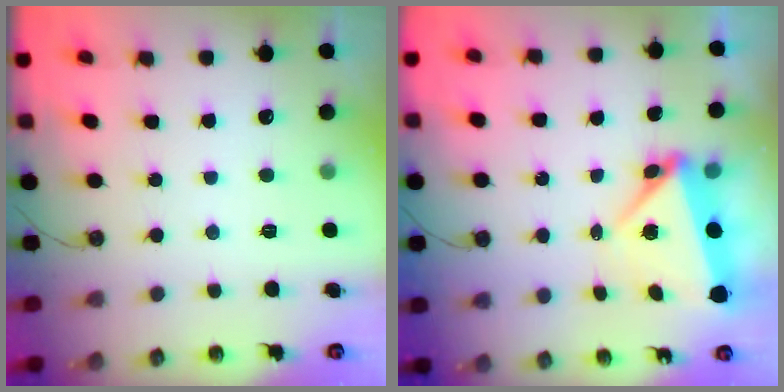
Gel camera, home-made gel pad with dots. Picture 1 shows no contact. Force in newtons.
{"total": 6.1, "press": 6.1, "slide": 0.6}